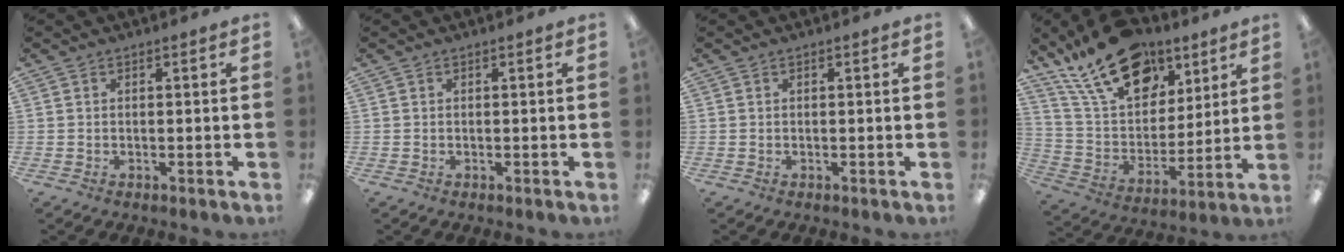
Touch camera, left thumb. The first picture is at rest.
{"total": 0.0}
{"total": 0.0}
{"total": 21.3, "force": [13.9, 12.1, 10.7], "torque": [-0.187, -0.067, 0.252]}